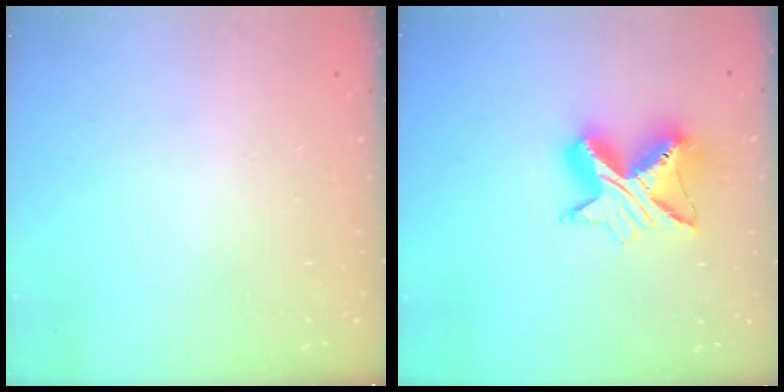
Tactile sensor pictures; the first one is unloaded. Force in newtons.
{"total": 10.3, "press": 10.3, "slide": 0.9}